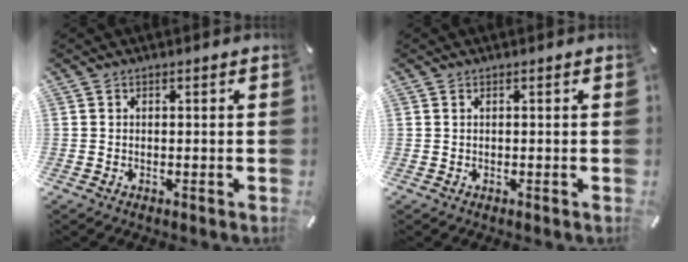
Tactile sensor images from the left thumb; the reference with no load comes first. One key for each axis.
{"total": 0.0}